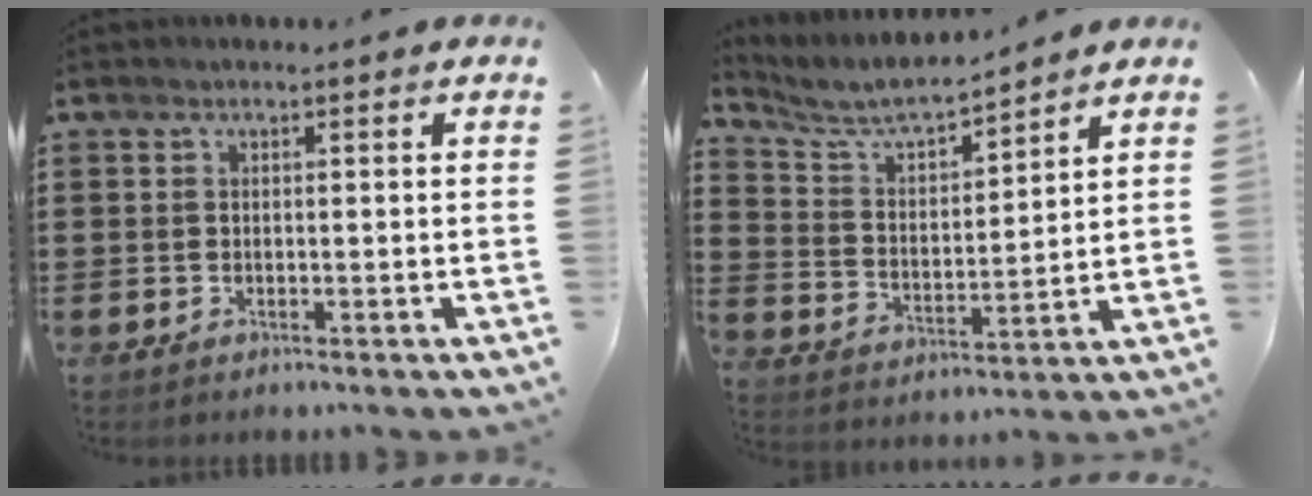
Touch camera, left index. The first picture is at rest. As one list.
[{"total": 5.9, "force": [5.5, 0.8, 2.1], "torque": [-0.068, -0.033, 0.091]}]